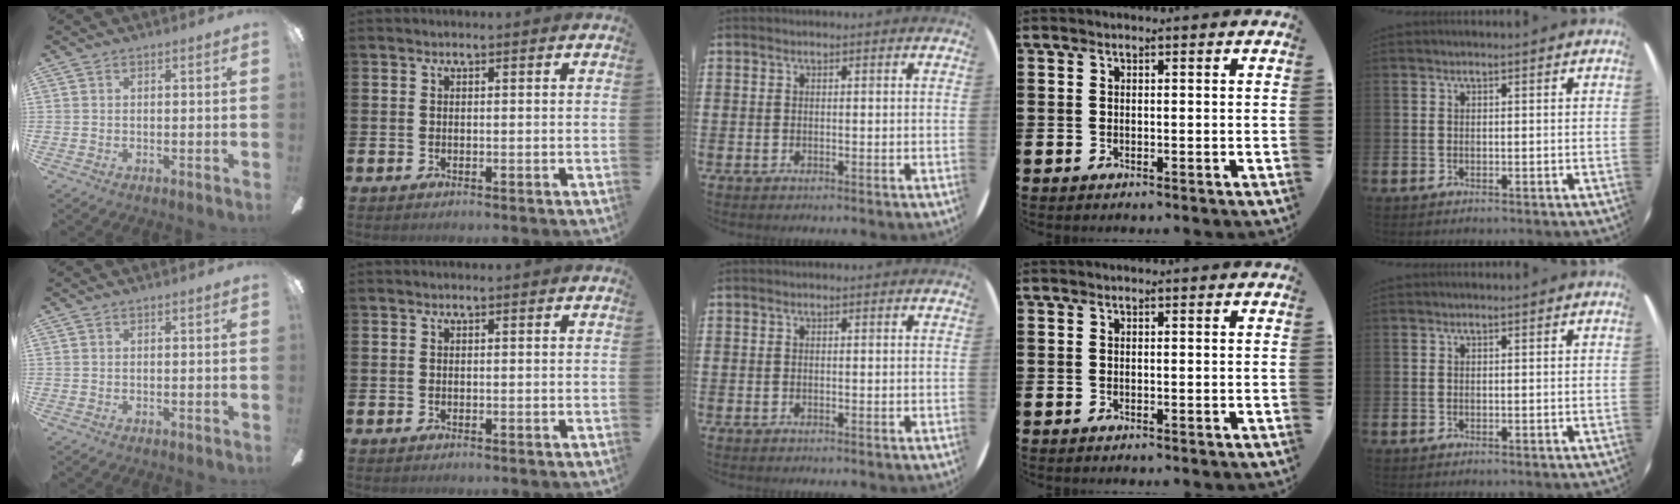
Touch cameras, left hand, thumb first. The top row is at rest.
{}